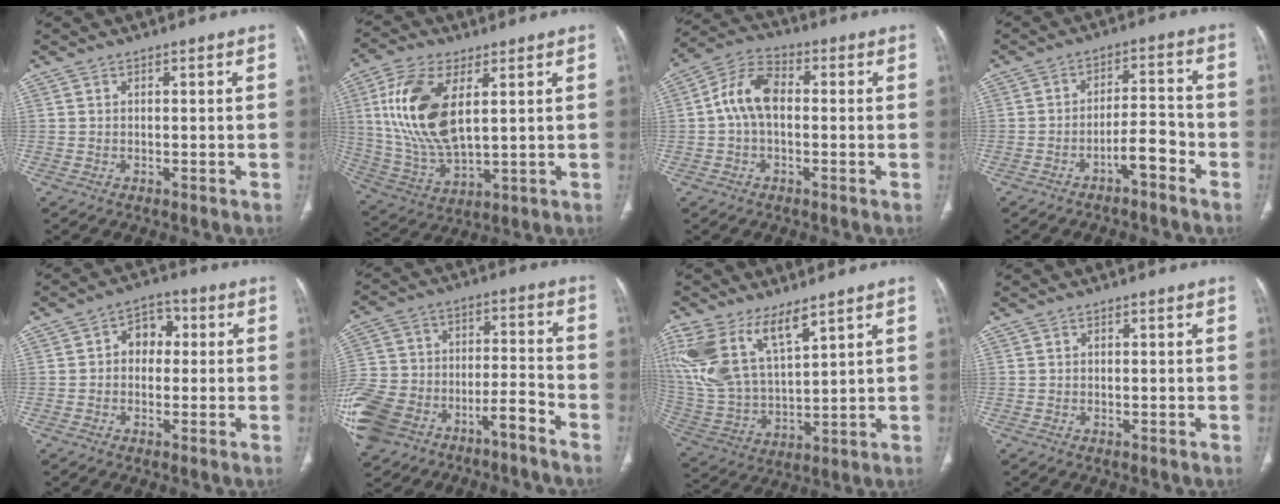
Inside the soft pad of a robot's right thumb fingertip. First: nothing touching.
{"total": 17.1, "force": [4.5, 8.2, 14.3], "torque": [-0.296, -0.015, 0.094]}
{"total": 9.0, "force": [0.0, 5.6, 7.1], "torque": [-0.131, 0.027, -0.010]}
{"total": 5.9, "force": [-3.4, 1.9, 4.4], "torque": [-0.065, 0.040, -0.054]}
{"total": 6.1, "force": [0.5, 4.7, 3.9], "torque": [-0.027, 0.019, -0.002]}
{"total": 18.2, "force": [-11.5, 9.3, 10.6], "torque": [-0.210, 0.083, -0.202]}
{"total": 17.5, "force": [10.3, 7.6, 12.0], "torque": [-0.255, -0.033, 0.219]}
{"total": 0.0}